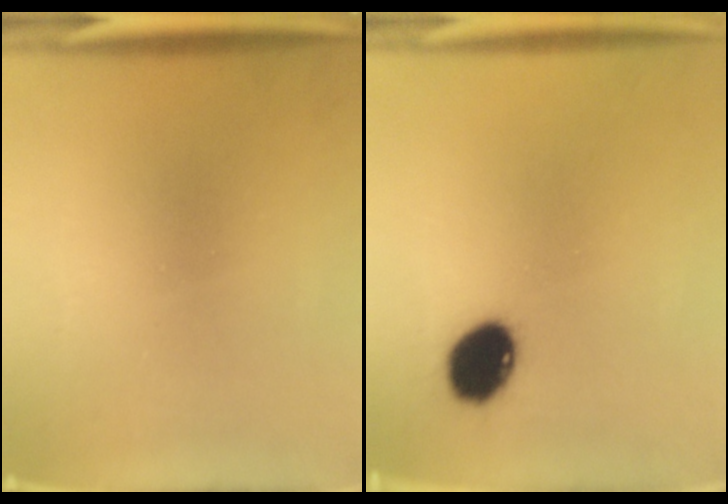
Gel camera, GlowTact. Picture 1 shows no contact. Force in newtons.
{"total": 9.7}